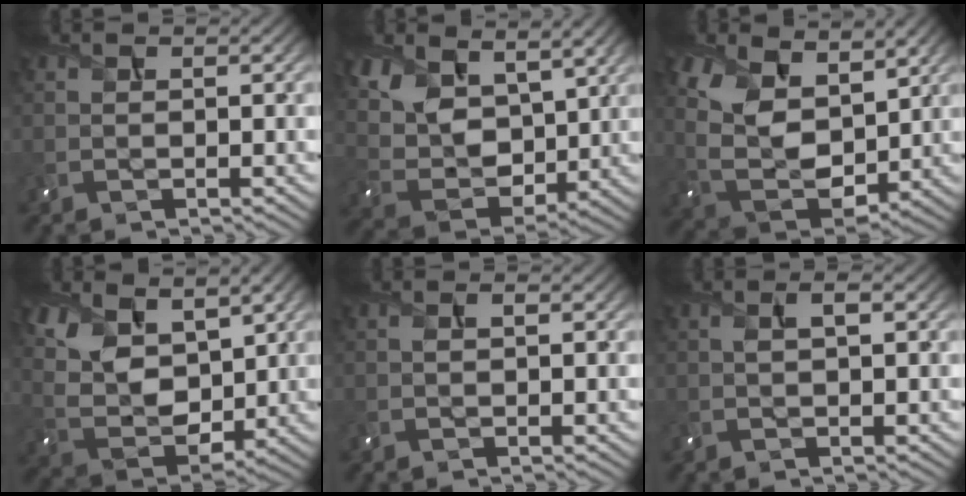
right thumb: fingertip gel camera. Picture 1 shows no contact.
{"total": 11.5, "force": [6.2, 6.7, 7.0], "torque": [-0.193, 0.001, 0.116]}
{"total": 11.6, "force": [5.8, 6.4, 7.8], "torque": [-0.201, 0.000, 0.106]}
{"total": 11.2, "force": [5.0, 6.5, 7.5], "torque": [-0.193, 0.001, 0.094]}
{"total": 0.7, "force": [0.1, 0.2, 0.6], "torque": [-0.014, 0.003, 0.002]}
{"total": 1.6, "force": [0.5, 0.4, 1.5], "torque": [-0.030, 0.005, 0.007]}